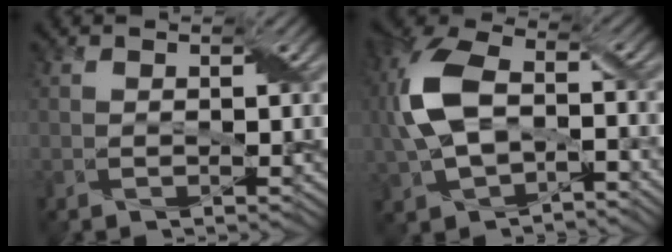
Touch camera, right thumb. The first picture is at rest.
{"total": 12.0, "force": [-1.2, 7.6, 9.3], "torque": [-0.228, 0.001, -0.026]}